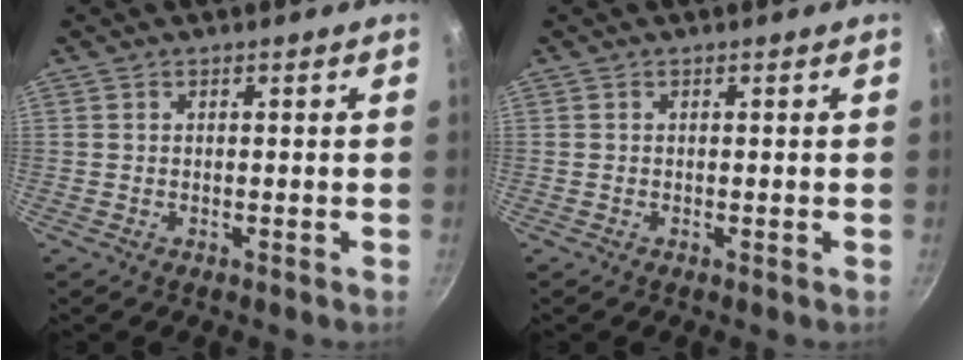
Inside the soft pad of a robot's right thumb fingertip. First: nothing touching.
{"total": 0.0}